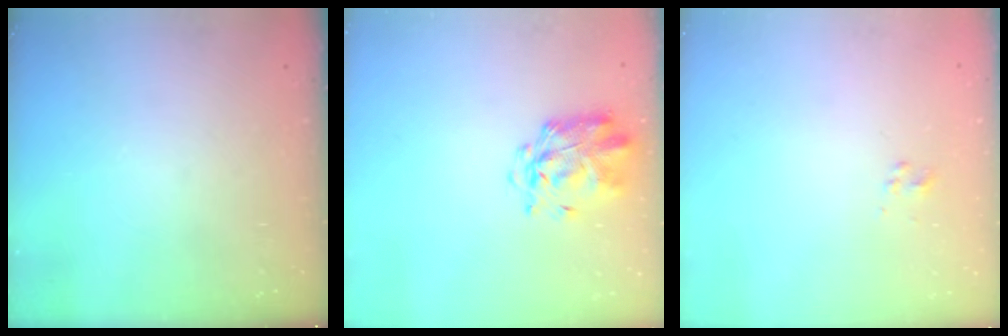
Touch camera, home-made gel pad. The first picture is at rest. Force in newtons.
{"total": 2.9, "press": 2.8, "slide": 0.8}
{"total": 2.3, "press": 2.1, "slide": 0.8}